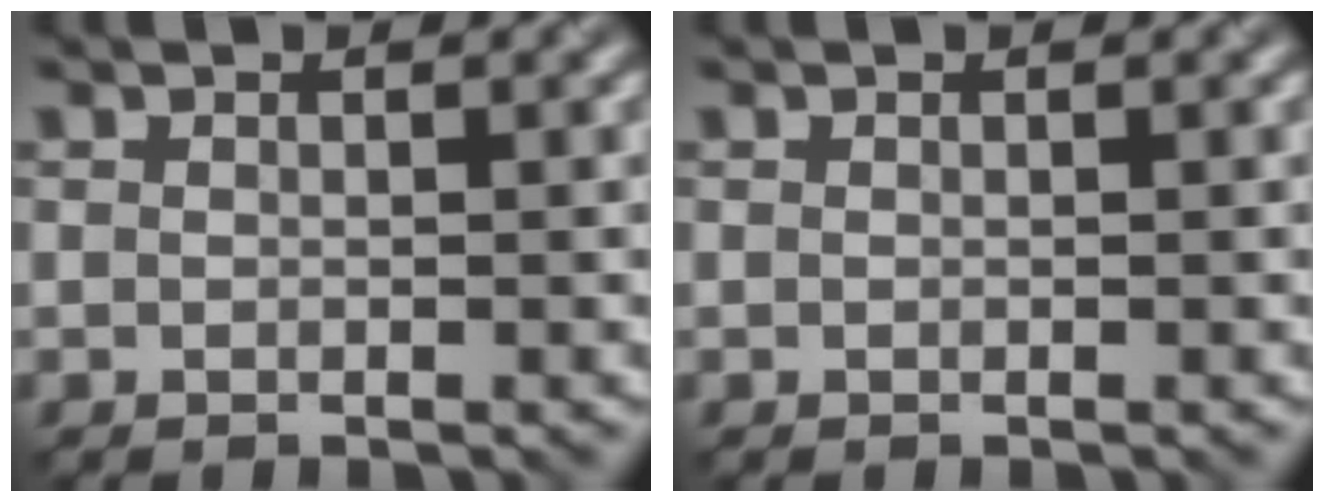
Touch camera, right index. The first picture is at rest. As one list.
[{"total": 0.0}]